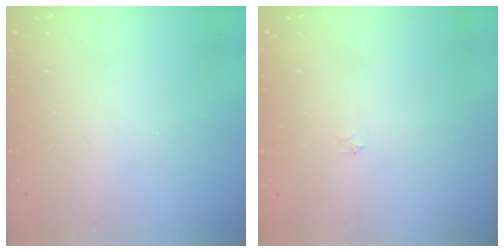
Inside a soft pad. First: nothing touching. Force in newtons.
{"total": 2.2, "press": 2.2, "slide": 0.3}